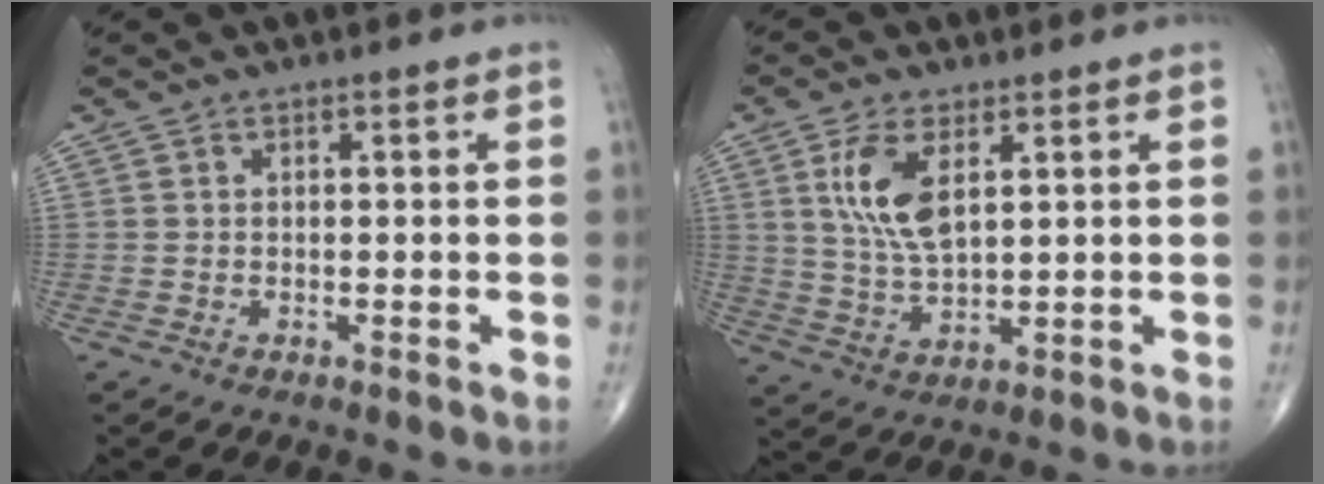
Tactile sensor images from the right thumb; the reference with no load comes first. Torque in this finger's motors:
{"motor_torque": [0.75, 0.72, 0.99, 0.23, 0.09]}